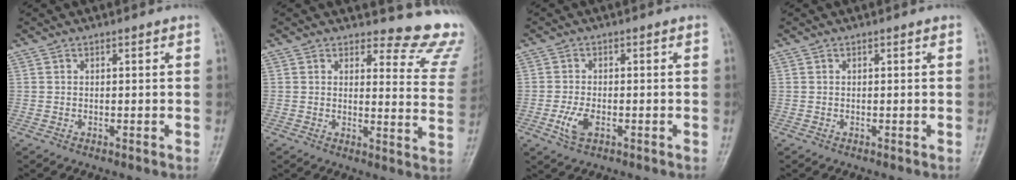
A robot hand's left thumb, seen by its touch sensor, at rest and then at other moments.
{"total": 13.3, "force": [12.4, 3.8, 2.9], "torque": [0.010, -0.132, 0.111]}
{"total": 3.6, "force": [-1.1, 1.9, 2.9], "torque": [-0.068, 0.000, -0.020]}
{"total": 0.0}